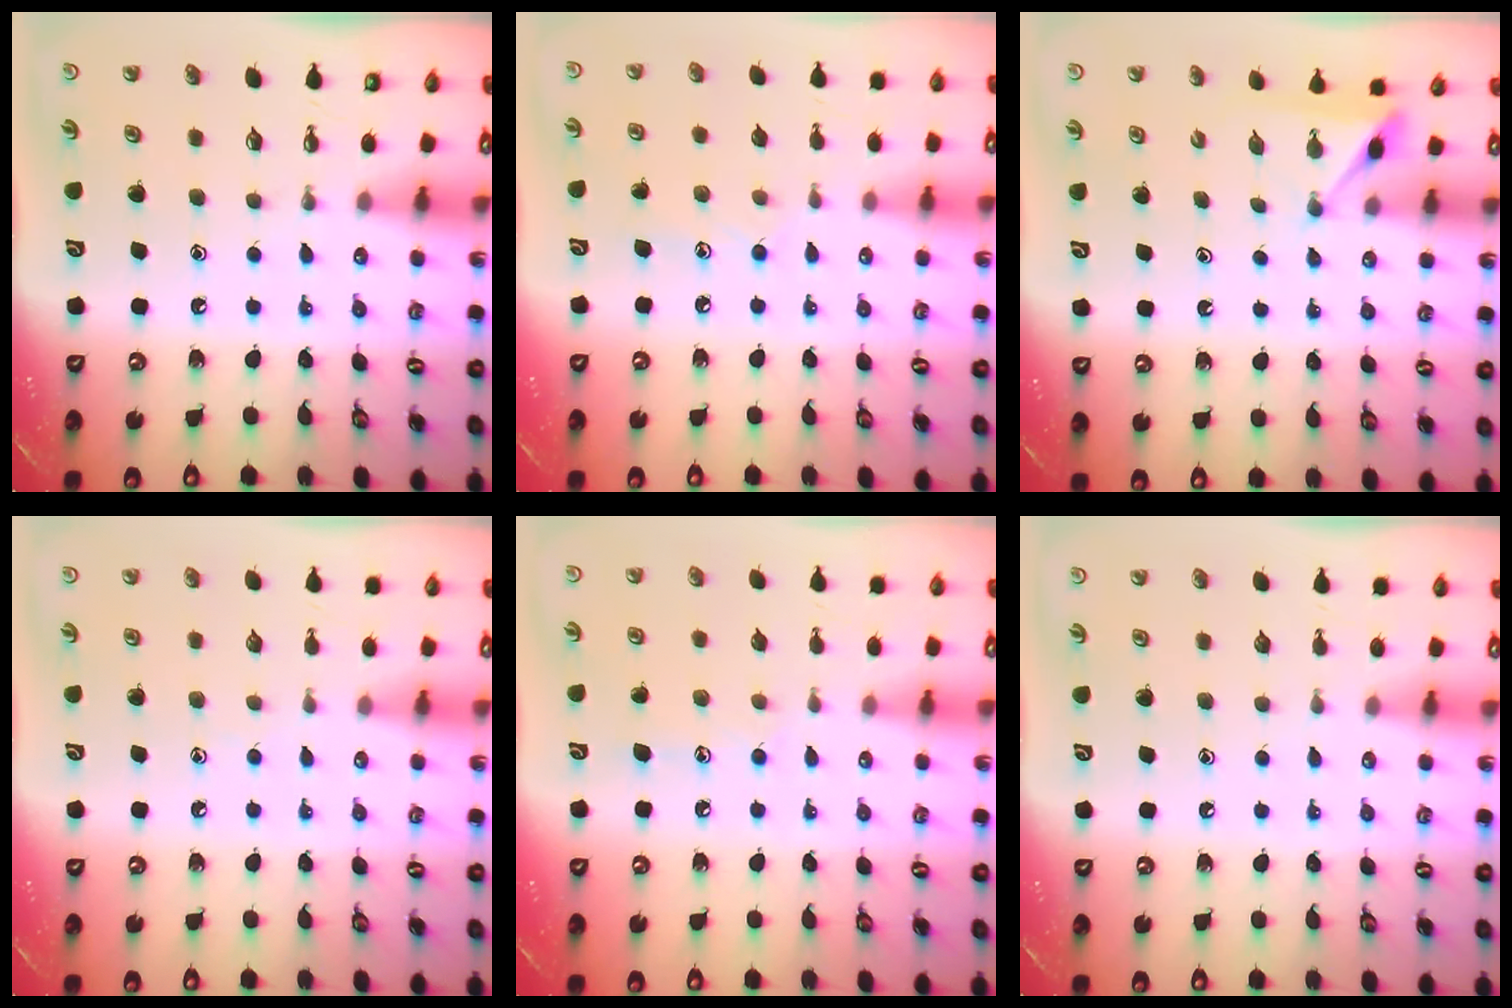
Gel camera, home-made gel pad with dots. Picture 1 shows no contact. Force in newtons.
{"total": 7.1, "press": 7.1, "slide": 0.7}
{"total": 4.1, "press": 4.0, "slide": 0.5}
{"total": 3.2, "press": 3.1, "slide": 0.4}
{"total": 6.7, "press": 6.7, "slide": 0.1}
{"total": 0.0}